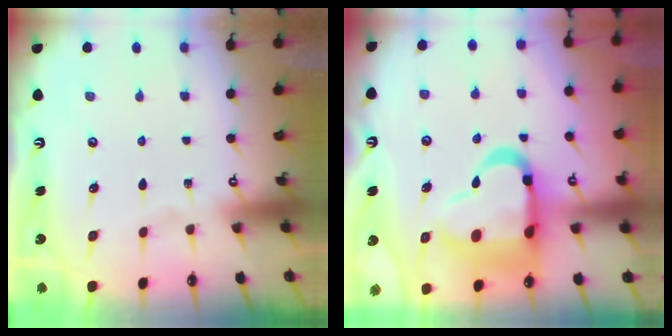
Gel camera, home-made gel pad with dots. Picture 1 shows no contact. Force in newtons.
{"total": 20.4, "press": 20.3, "slide": 2.4}